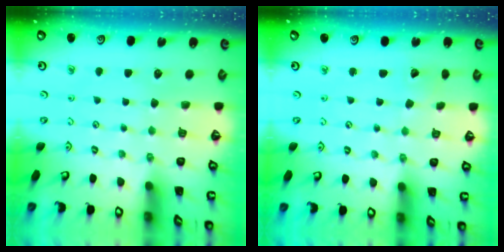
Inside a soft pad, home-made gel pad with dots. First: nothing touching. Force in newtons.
{"total": 2.7, "press": 2.6, "slide": 0.4}